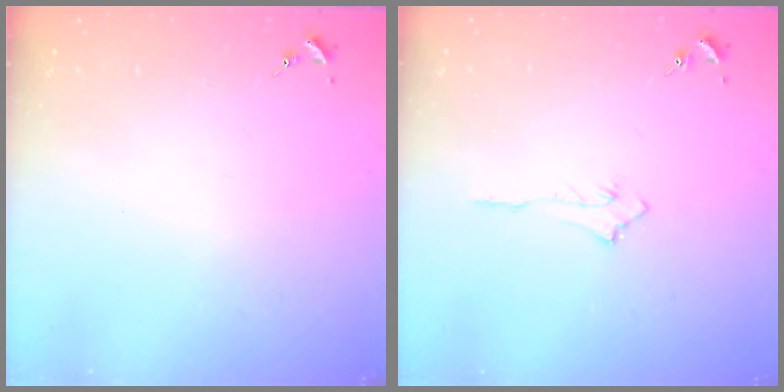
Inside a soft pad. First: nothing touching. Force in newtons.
{"total": 3.2, "press": 3.2, "slide": 0.4}